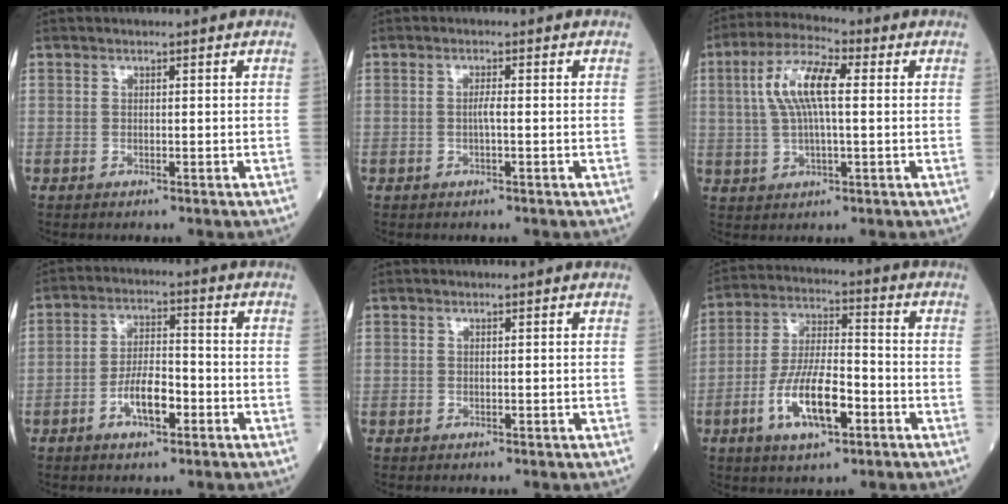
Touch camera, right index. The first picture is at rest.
{"total": 1.3, "force": [-0.2, 0.0, 1.2], "torque": [-0.024, 0.000, -0.004]}
{"total": 9.3, "force": [1.7, 2.4, 8.9], "torque": [-0.183, 0.021, 0.031]}
{"total": 6.7, "force": [-2.8, 2.2, 5.6], "torque": [-0.108, 0.006, -0.052]}
{"total": 0.0}
{"total": 11.3, "force": [-4.4, 3.4, 9.8], "torque": [-0.196, 0.001, -0.080]}